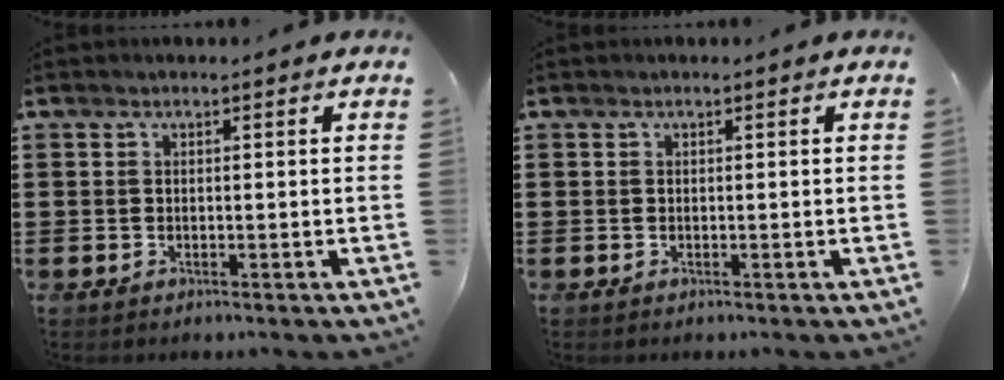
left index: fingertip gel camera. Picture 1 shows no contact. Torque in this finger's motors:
{"motor_torque": [0.00, 0.00, 0.00, 0.00]}